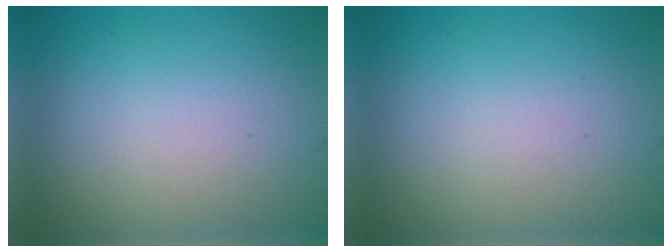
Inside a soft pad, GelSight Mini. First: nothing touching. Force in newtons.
{"total": 0.0}